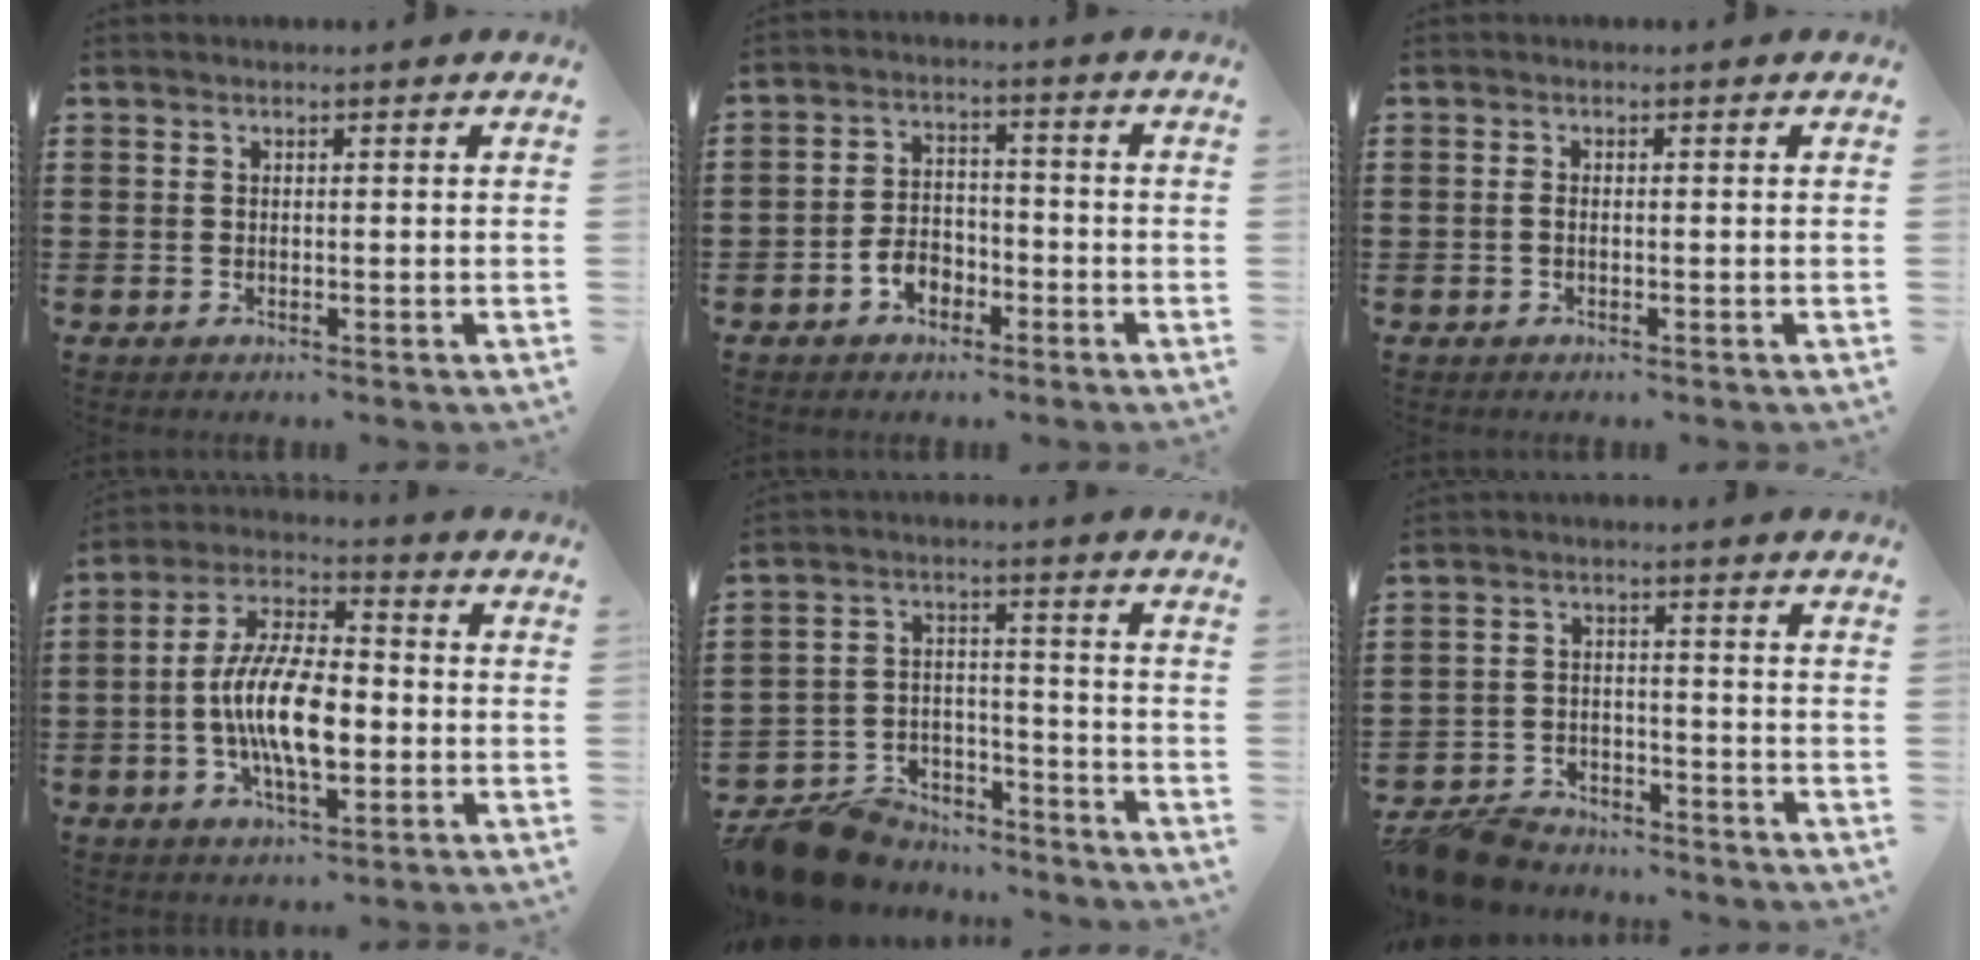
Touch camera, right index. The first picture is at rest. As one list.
[{"total": 4.3, "force": [-2.4, 2.9, 2.0], "torque": [-0.048, 0.003, -0.048]}, {"total": 0.8, "force": [-0.3, 0.2, 0.7], "torque": [-0.016, -0.007, -0.005]}, {"total": 11.9, "force": [-1.9, 4.9, 10.7], "torque": [-0.239, -0.009, -0.041]}, {"total": 9.6, "force": [-9.0, 2.9, 1.6], "torque": [-0.042, 0.031, -0.176]}, {"total": 7.1, "force": [-6.7, 1.8, 1.3], "torque": [-0.045, 0.011, -0.136]}]